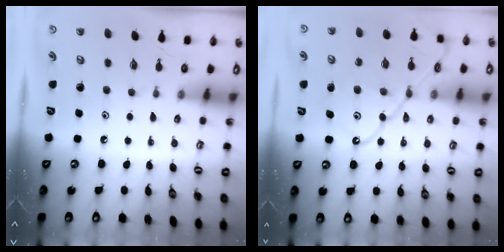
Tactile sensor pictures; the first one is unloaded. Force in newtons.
{"total": 13.9, "press": 13.9, "slide": 1.5}